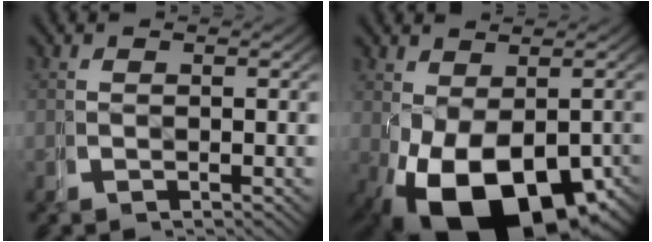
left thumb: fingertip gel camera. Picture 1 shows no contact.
{"total": 12.0, "force": [-3.9, 7.2, 8.8], "torque": [-0.168, -0.053, -0.024]}